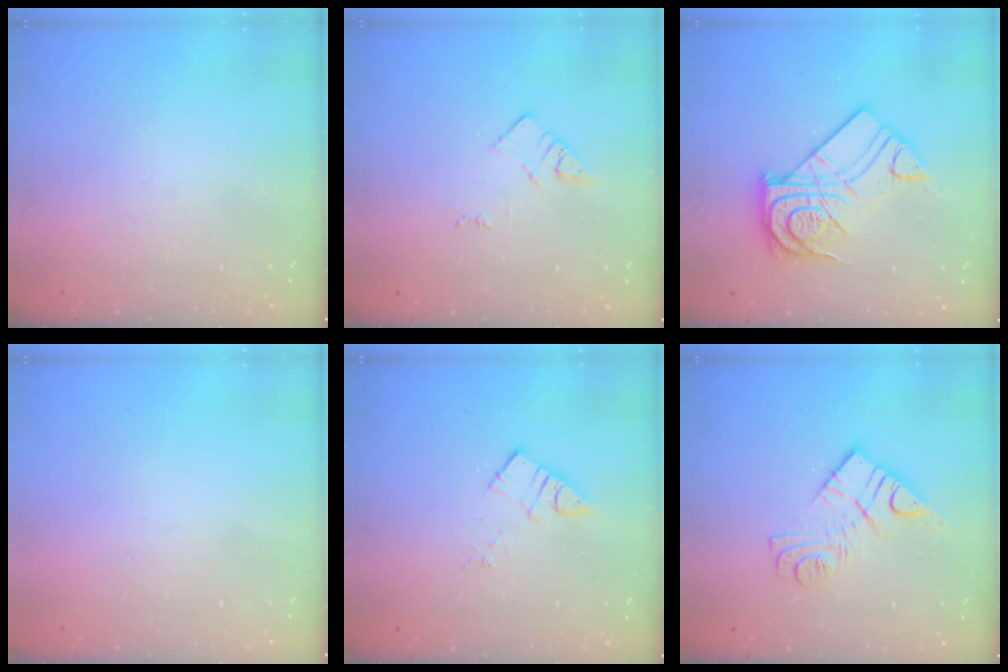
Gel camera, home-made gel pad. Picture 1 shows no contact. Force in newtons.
{"total": 3.0, "press": 3.0, "slide": 0.4}
{"total": 16.6, "press": 16.5, "slide": 1.4}
{"total": 1.8, "press": 1.8, "slide": 0.1}
{"total": 5.8, "press": 5.8, "slide": 0.0}
{"total": 11.5, "press": 11.5, "slide": 0.6}